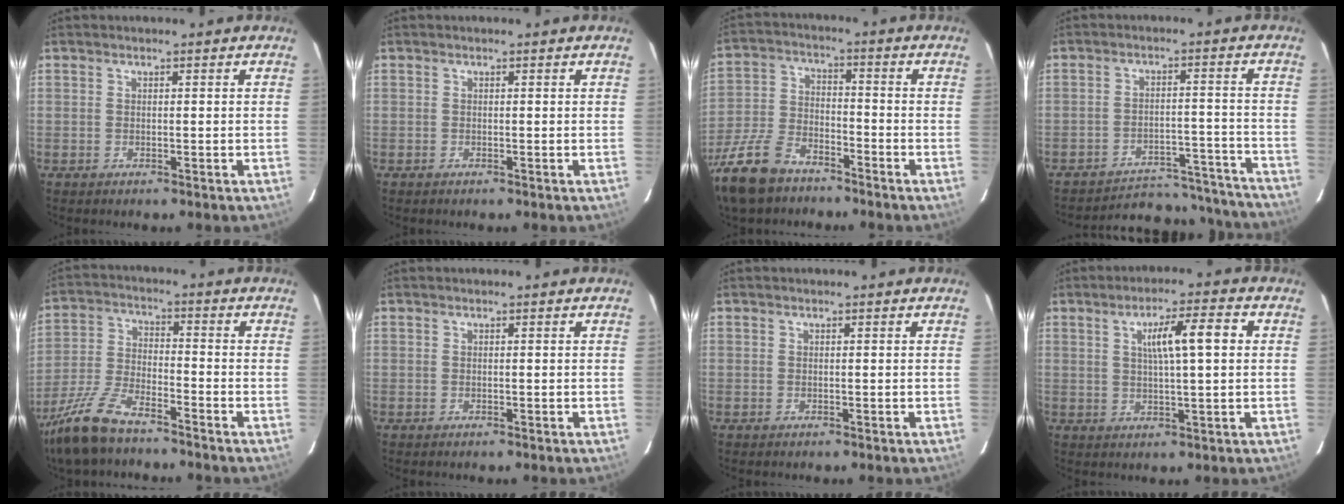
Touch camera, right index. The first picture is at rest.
{"total": 0.0}
{"total": 11.1, "force": [-8.2, 5.3, 5.3], "torque": [-0.127, -0.014, -0.157]}
{"total": 18.7, "force": [-18.3, 3.1, 2.6], "torque": [-0.026, 0.011, -0.231]}
{"total": 10.1, "force": [-7.9, 2.6, 5.8], "torque": [-0.132, -0.014, -0.152]}
{"total": 0.0}
{"total": 0.0}
{"total": 7.6, "force": [1.7, 0.6, 7.4], "torque": [-0.124, 0.013, 0.029]}